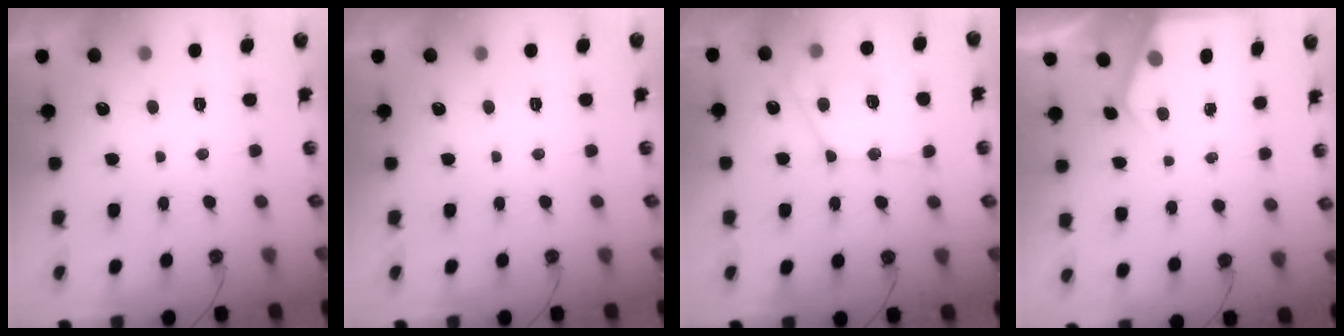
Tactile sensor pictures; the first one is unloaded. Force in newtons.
{"total": 0.0}
{"total": 16.7, "press": 16.5, "slide": 2.0}
{"total": 3.1, "press": 3.1, "slide": 0.5}